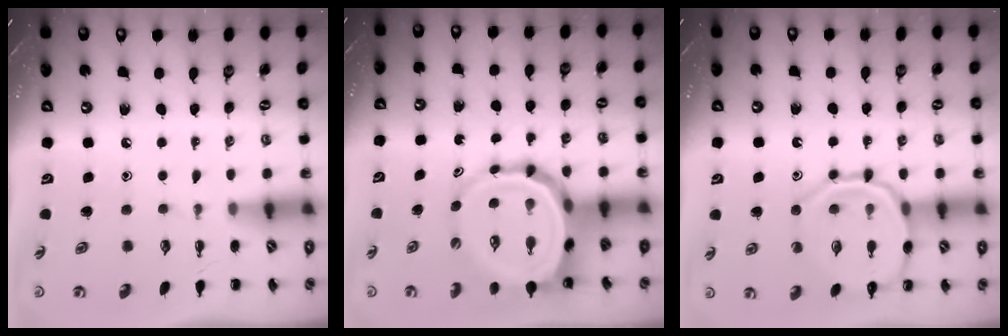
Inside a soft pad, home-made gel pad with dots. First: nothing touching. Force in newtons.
{"total": 12.9, "press": 12.4, "slide": 3.6}
{"total": 14.2, "press": 14.2, "slide": 1.1}